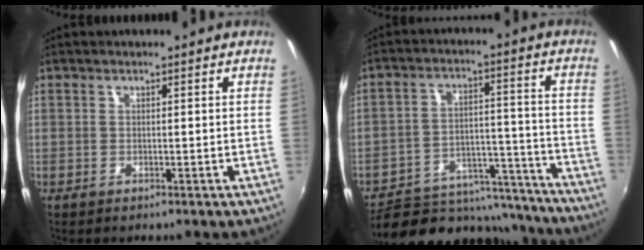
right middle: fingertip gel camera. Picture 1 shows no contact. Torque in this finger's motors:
{"motor_torque": [0.83, -1.31, -0.20, -0.07]}